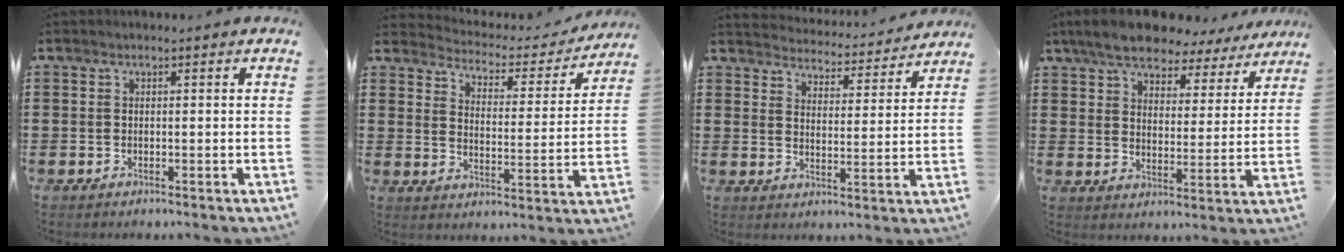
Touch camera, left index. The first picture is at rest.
{"total": 3.0, "force": [2.9, 0.7, 0.3], "torque": [-0.030, -0.026, 0.041]}
{"total": 4.2, "force": [4.1, -0.2, -0.4], "torque": [-0.010, -0.039, 0.066]}
{"total": 7.7, "force": [7.0, 2.0, 2.6], "torque": [-0.084, -0.028, 0.126]}